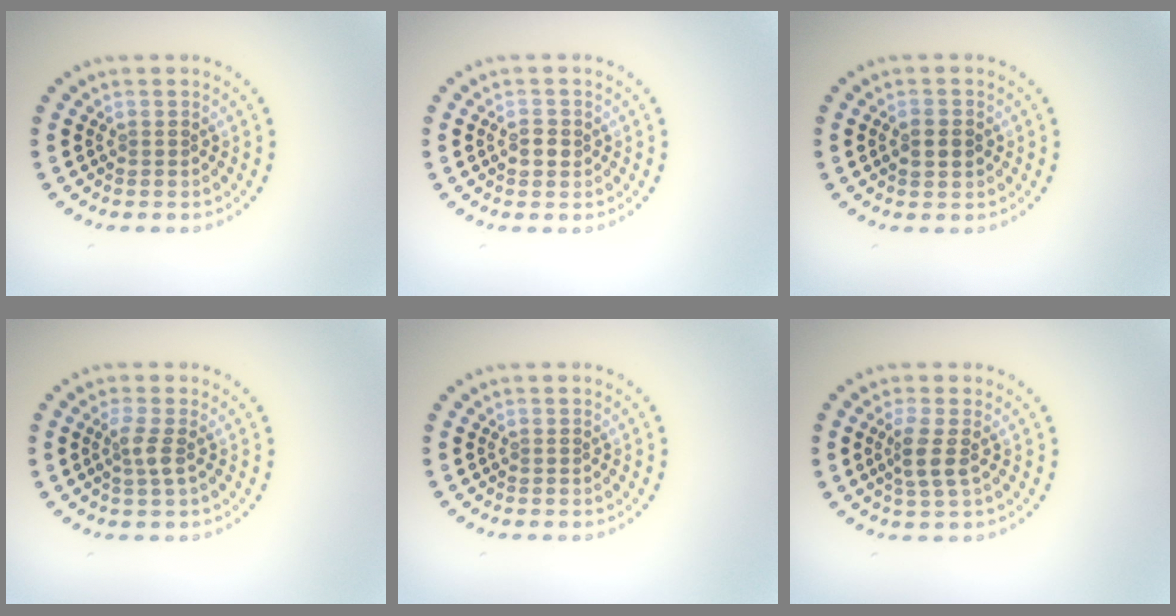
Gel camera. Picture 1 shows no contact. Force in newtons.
{"total": 1.4, "press": 1.4, "slide": 0.1}
{"total": 2.4, "press": 2.3, "slide": 0.1}
{"total": 1.7, "press": 1.4, "slide": 1.0}
{"total": 0.0}
{"total": 2.4, "press": 1.9, "slide": 1.4}